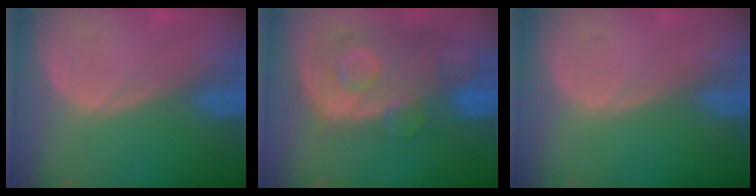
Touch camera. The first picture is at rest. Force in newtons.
{"total": 11.6, "press": 9.8, "slide": 6.1}
{"total": 0.0}